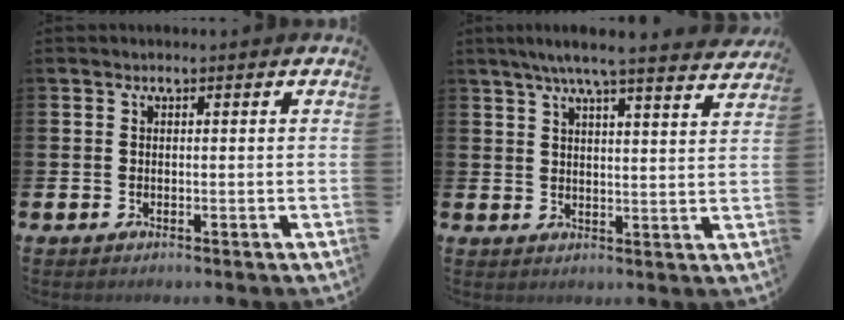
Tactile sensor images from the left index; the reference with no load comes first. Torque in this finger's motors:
{"motor_torque": [1.01, -1.13, 0.33, 0.21]}